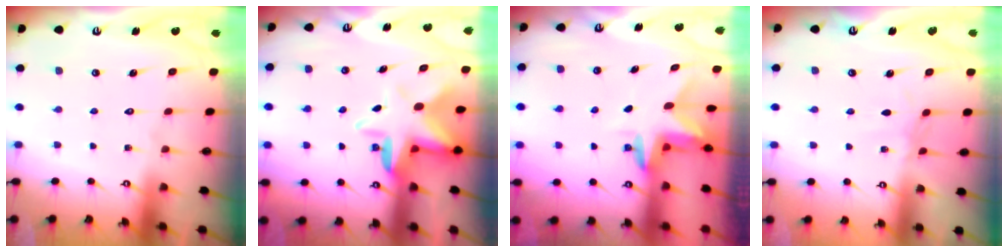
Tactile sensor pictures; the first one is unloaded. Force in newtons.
{"total": 7.5, "press": 7.3, "slide": 1.7}
{"total": 3.0, "press": 3.0, "slide": 0.2}
{"total": 2.1, "press": 2.1, "slide": 0.5}